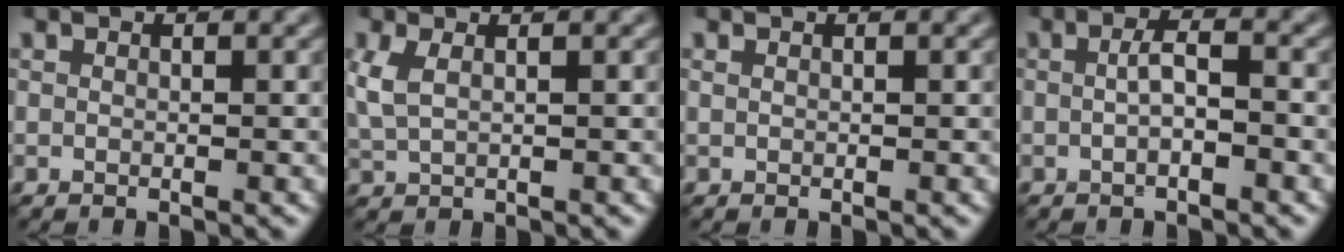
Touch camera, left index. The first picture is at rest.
{"total": 2.3, "force": [0.8, 1.0, 1.9], "torque": [-0.051, 0.004, 0.018]}
{"total": 0.0}
{"total": 2.1, "force": [-0.3, 0.4, 2.0], "torque": [-0.039, 0.002, -0.009]}